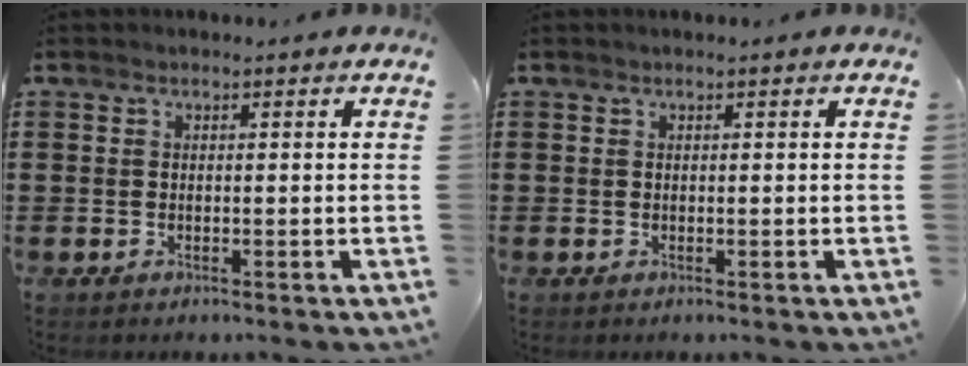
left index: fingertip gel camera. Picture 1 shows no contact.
{"total": 0.0}